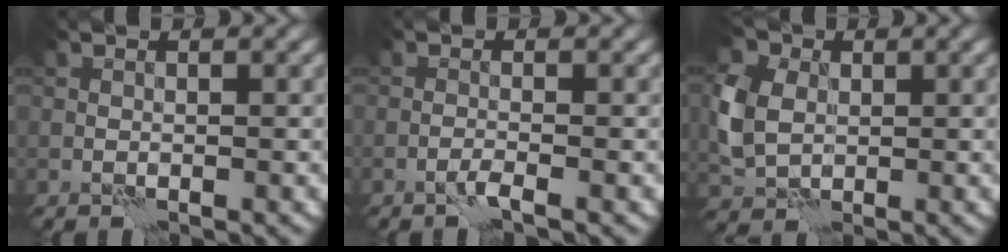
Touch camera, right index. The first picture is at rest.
{"total": 0.9, "force": [-0.6, -0.4, 0.6], "torque": [-0.013, 0.003, -0.014]}
{"total": 5.5, "force": [0.6, 4.3, 3.4], "torque": [-0.094, 0.000, 0.008]}